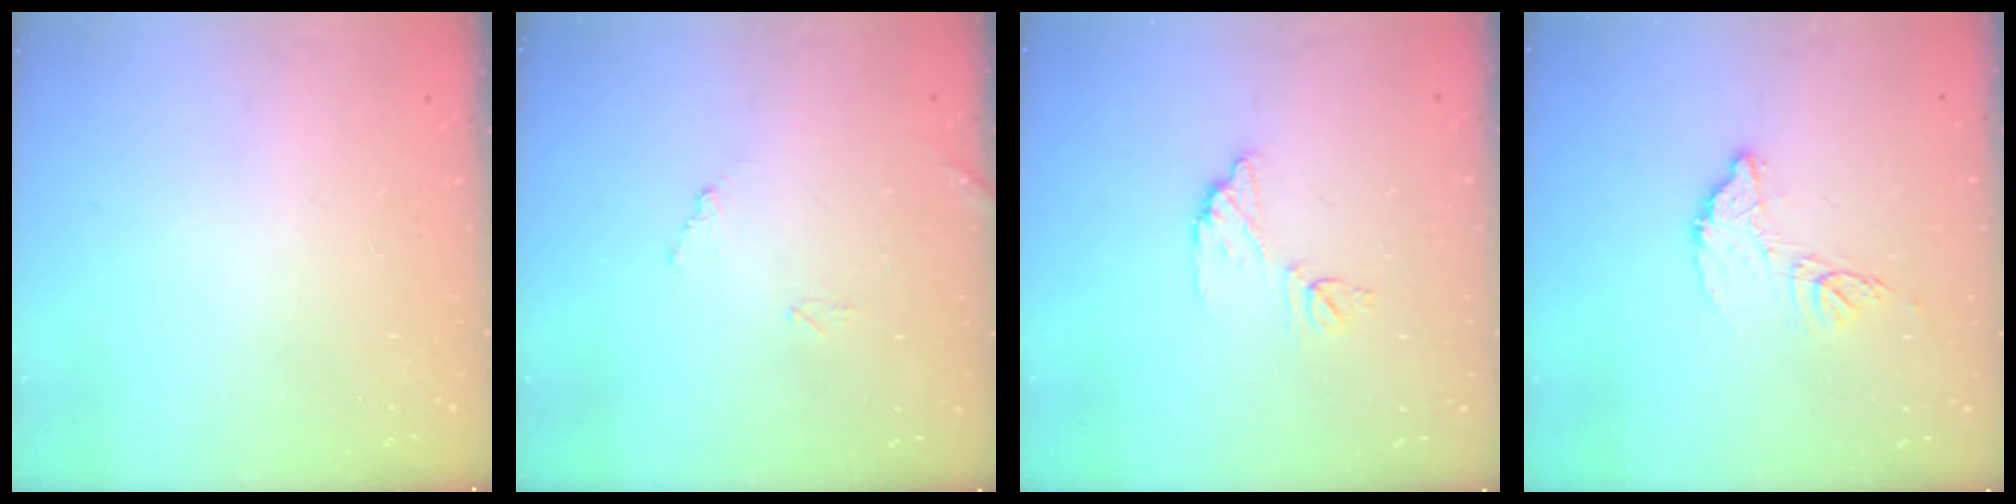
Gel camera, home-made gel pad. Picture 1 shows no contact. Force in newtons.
{"total": 9.4, "press": 9.4, "slide": 0.4}
{"total": 8.2, "press": 8.2, "slide": 0.2}
{"total": 8.9, "press": 8.9, "slide": 0.6}